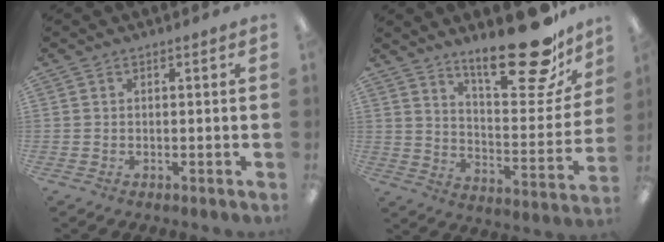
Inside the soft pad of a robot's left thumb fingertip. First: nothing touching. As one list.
[{"total": 22.6, "force": [16.6, 7.5, 13.3], "torque": [-0.178, -0.119, 0.269]}]